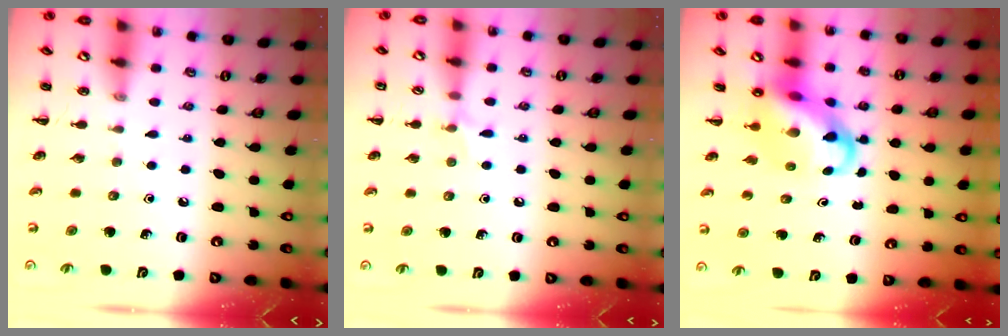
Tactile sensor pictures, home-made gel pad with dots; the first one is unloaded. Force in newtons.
{"total": 5.8, "press": 5.4, "slide": 2.0}
{"total": 9.4, "press": 9.0, "slide": 2.8}